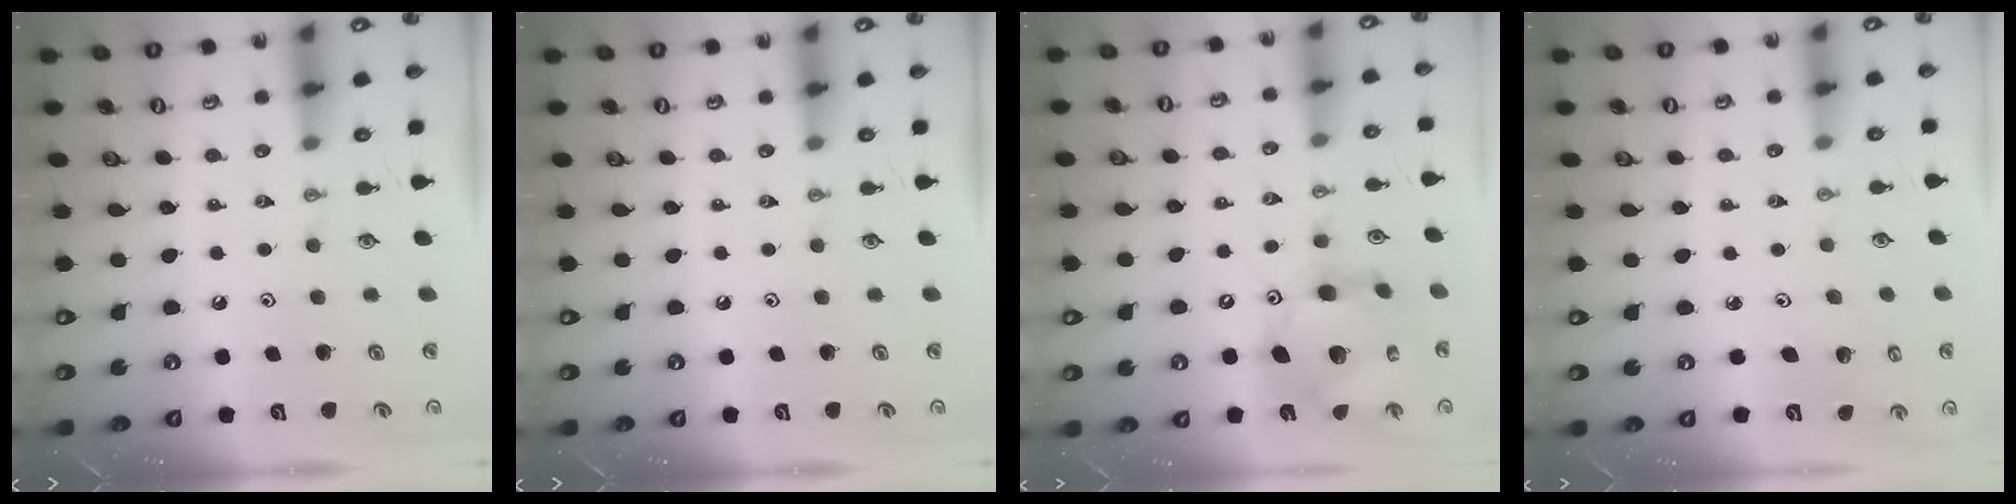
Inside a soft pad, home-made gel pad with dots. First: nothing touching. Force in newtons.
{"total": 0.0}
{"total": 16.1, "press": 16.0, "slide": 1.6}
{"total": 2.8, "press": 2.8, "slide": 0.3}